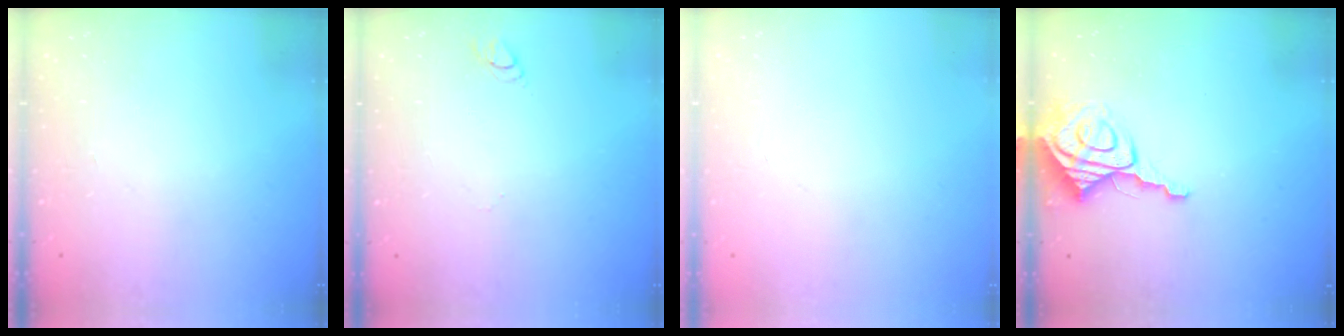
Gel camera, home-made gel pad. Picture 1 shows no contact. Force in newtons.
{"total": 3.0, "press": 3.0, "slide": 0.3}
{"total": 0.0}
{"total": 8.5, "press": 8.4, "slide": 0.8}